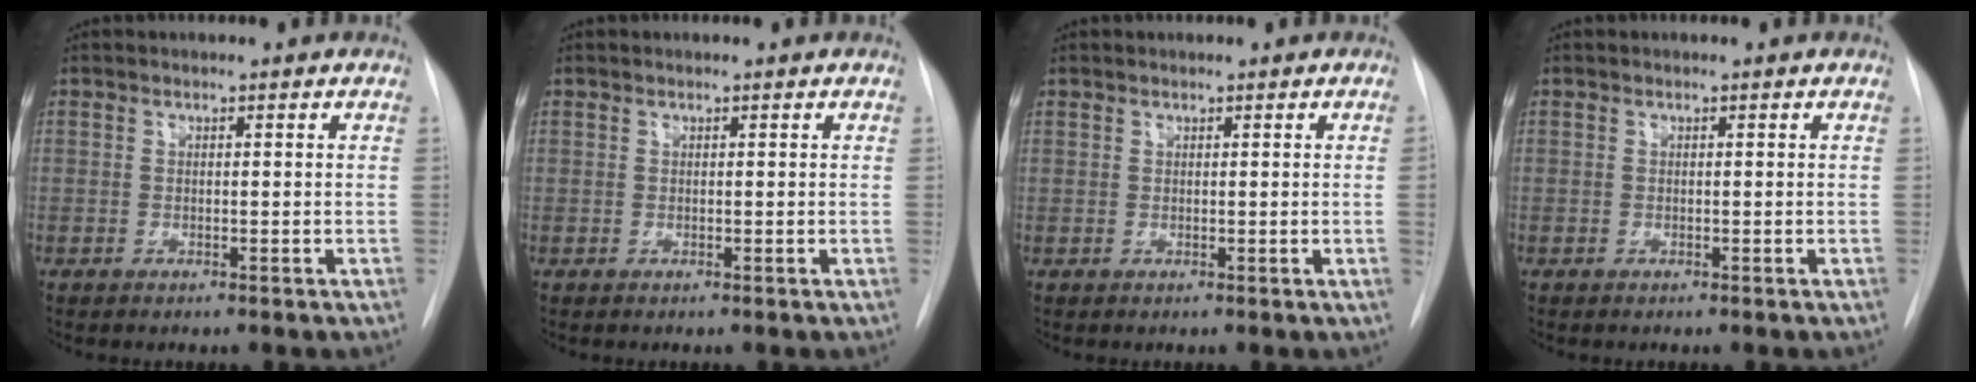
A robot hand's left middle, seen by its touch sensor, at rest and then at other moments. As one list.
[{"total": 0.0}, {"total": 0.7, "force": [0.2, -0.3, 0.6], "torque": [-0.013, -0.006, 0.004]}, {"total": 0.0}]